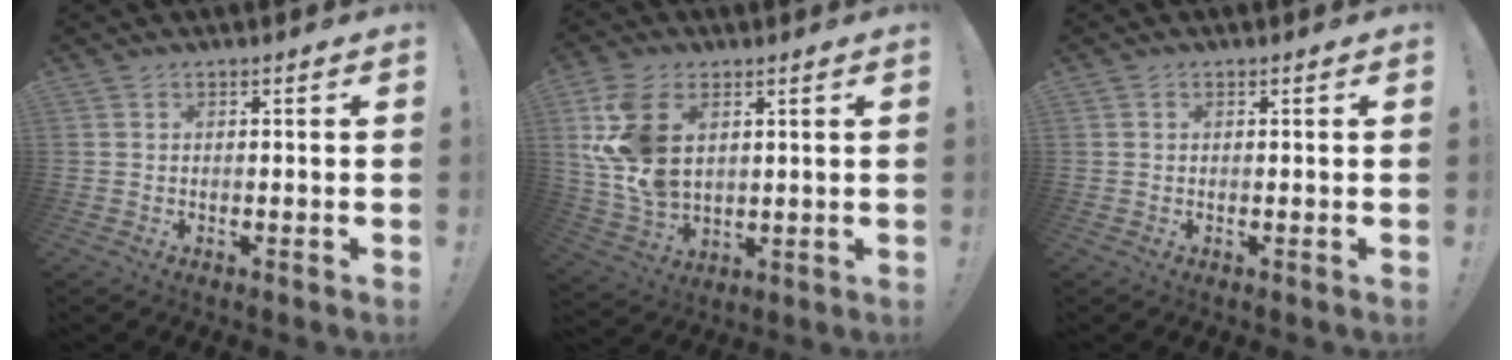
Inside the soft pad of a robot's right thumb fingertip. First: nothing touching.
{"total": 14.2, "force": [4.3, 9.0, 10.1], "torque": [-0.205, -0.020, 0.081]}
{"total": 0.0}